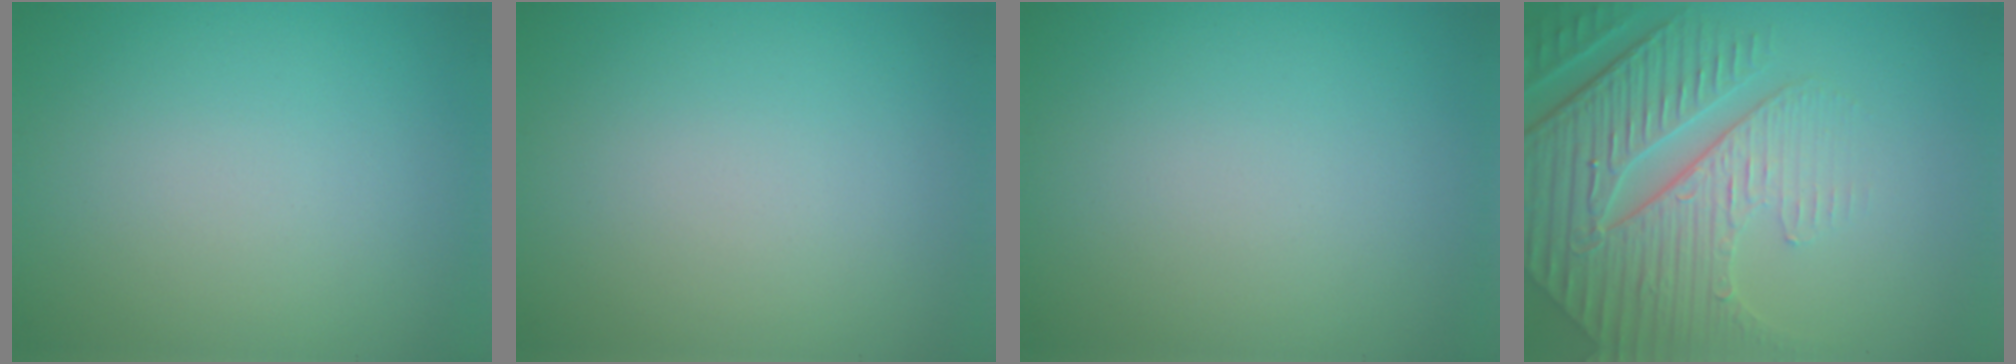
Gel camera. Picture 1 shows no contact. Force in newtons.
{"total": 0.0}
{"total": 0.0}
{"total": 8.0, "press": 5.8, "slide": 5.5}